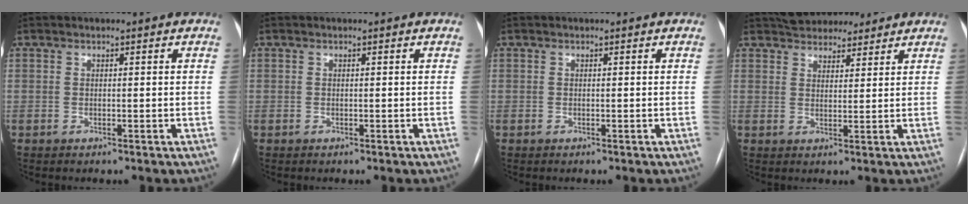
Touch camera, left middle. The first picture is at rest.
{"total": 0.0}
{"total": 0.0}
{"total": 8.9, "force": [7.9, 3.4, 2.3], "torque": [-0.024, 0.019, 0.114]}